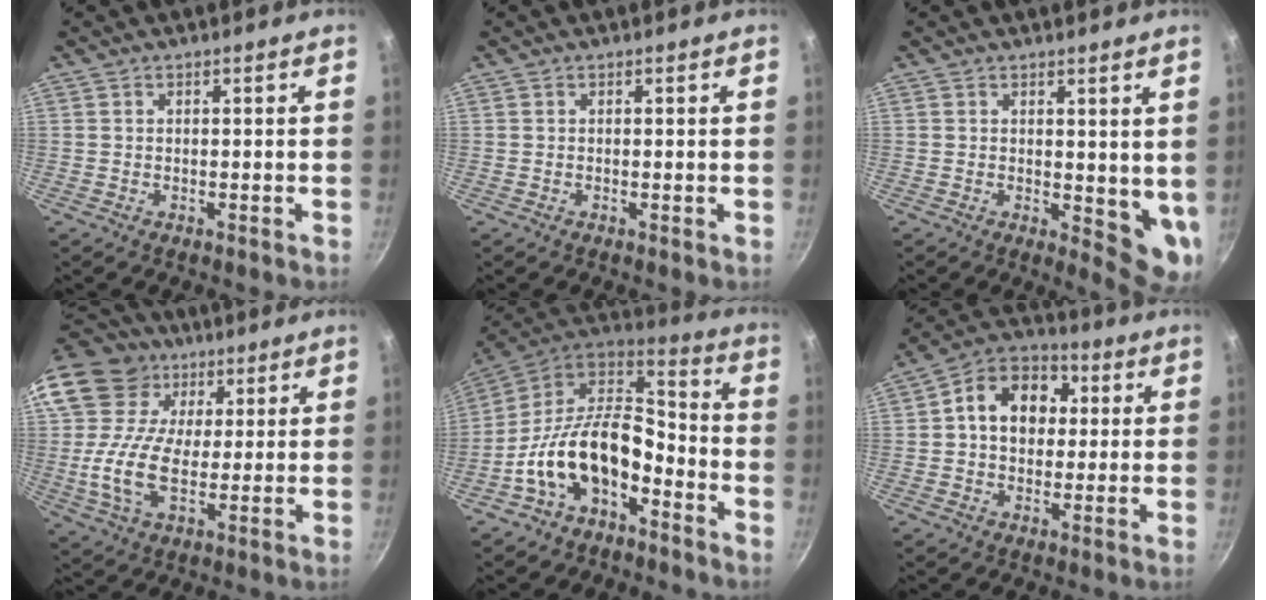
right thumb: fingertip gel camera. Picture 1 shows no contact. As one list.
[{"total": 0.0}, {"total": 5.6, "force": [1.8, 2.4, 4.7], "torque": [-0.044, -0.026, 0.028]}, {"total": 17.0, "force": [4.6, 12.3, 10.7], "torque": [-0.192, -0.007, 0.075]}, {"total": 16.5, "force": [-6.5, 9.5, 11.8], "torque": [-0.196, 0.066, -0.127]}, {"total": 12.7, "force": [2.0, 9.8, 7.9], "torque": [-0.086, 0.022, 0.011]}]